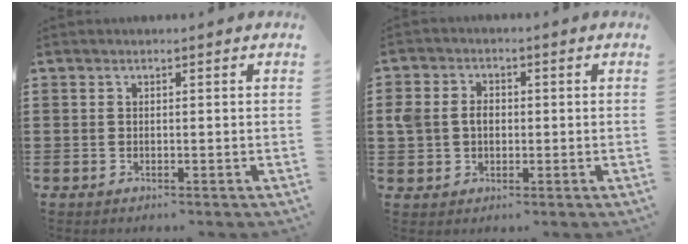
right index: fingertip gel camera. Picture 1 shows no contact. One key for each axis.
{"total": 4.0, "fx": 0.0, "fy": 3.3, "fz": 2.2, "tx": -0.066, "ty": 0.007, "tz": -0.007}